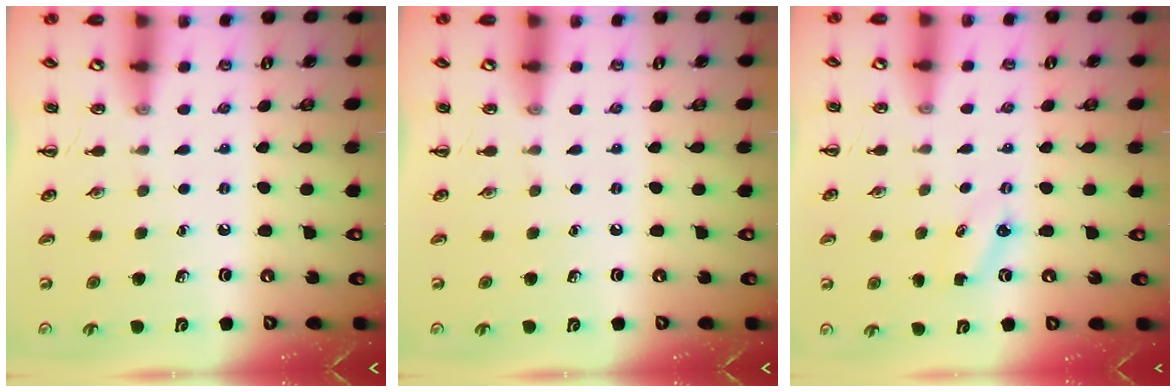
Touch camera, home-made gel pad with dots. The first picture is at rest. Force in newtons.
{"total": 0.0}
{"total": 2.8, "press": 2.7, "slide": 0.7}